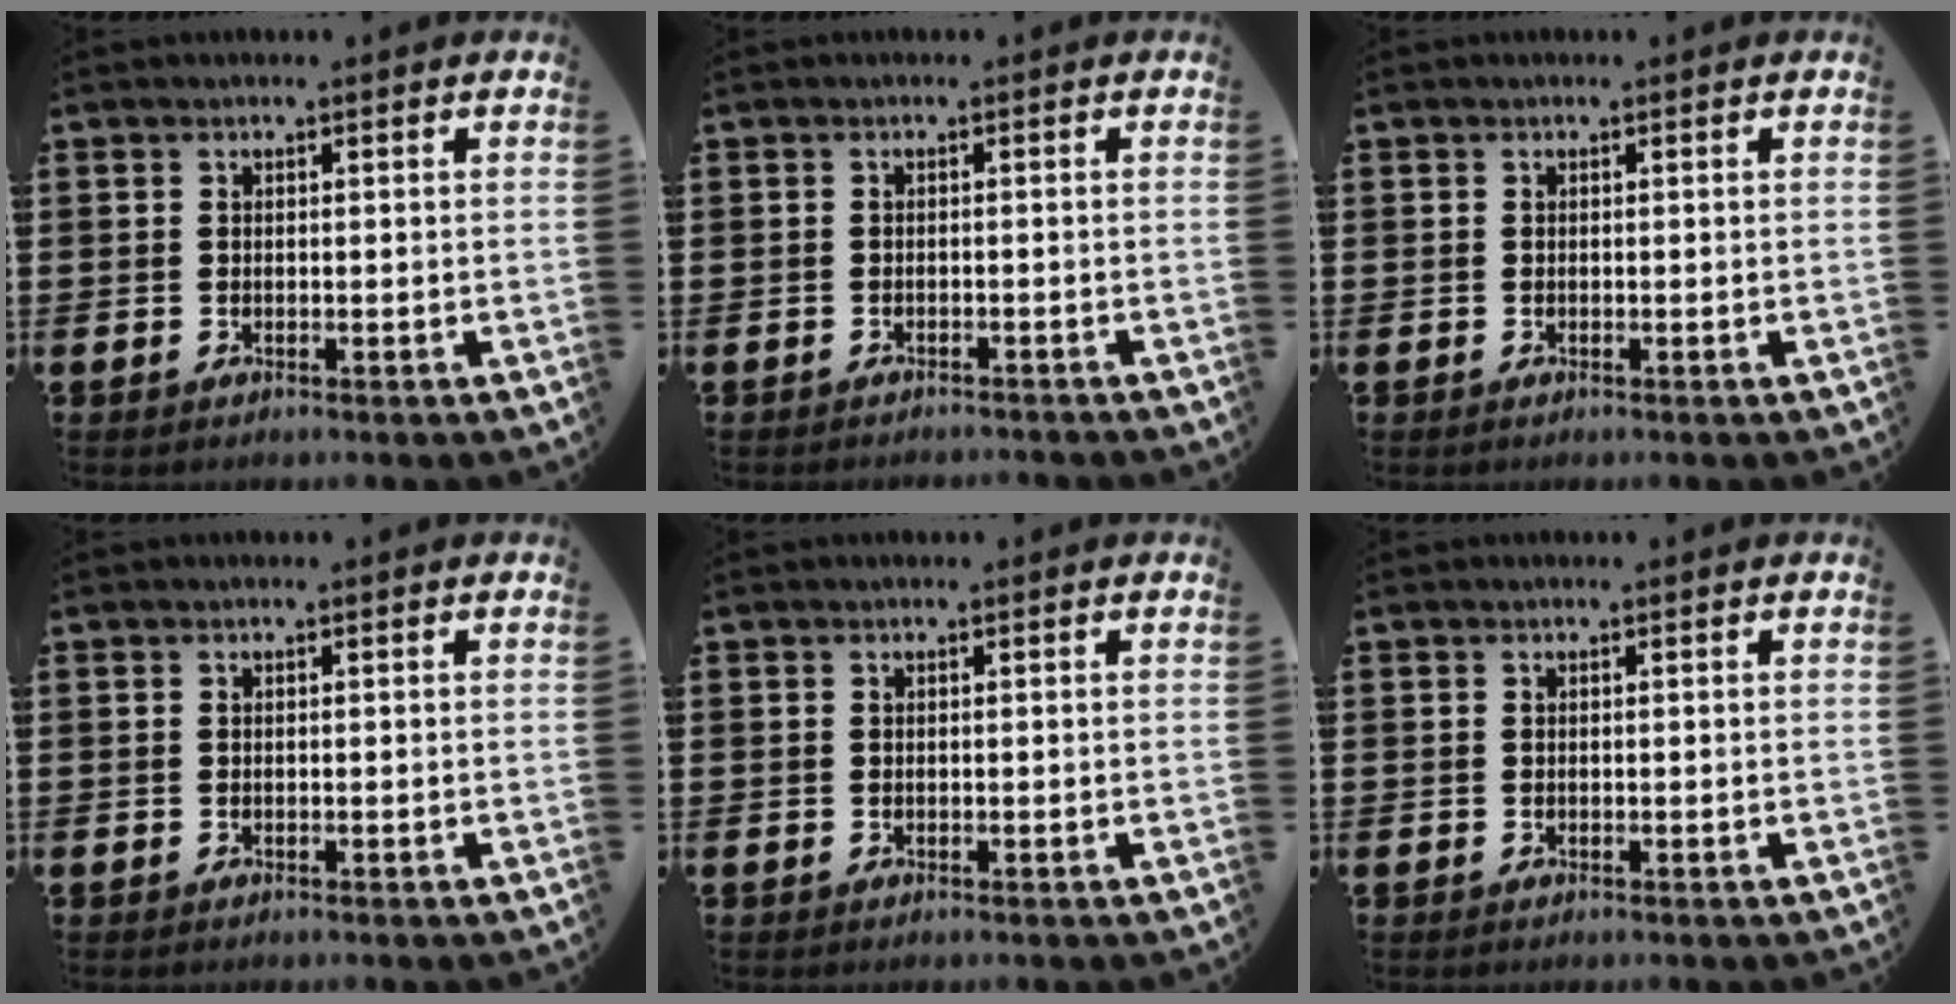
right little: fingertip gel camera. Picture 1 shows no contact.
{"total": 0.7, "force": [-0.7, -0.1, -0.1], "torque": [0.000, 0.000, -0.016]}
{"total": 0.0}
{"total": 0.0}
{"total": 0.0}
{"total": 0.0}